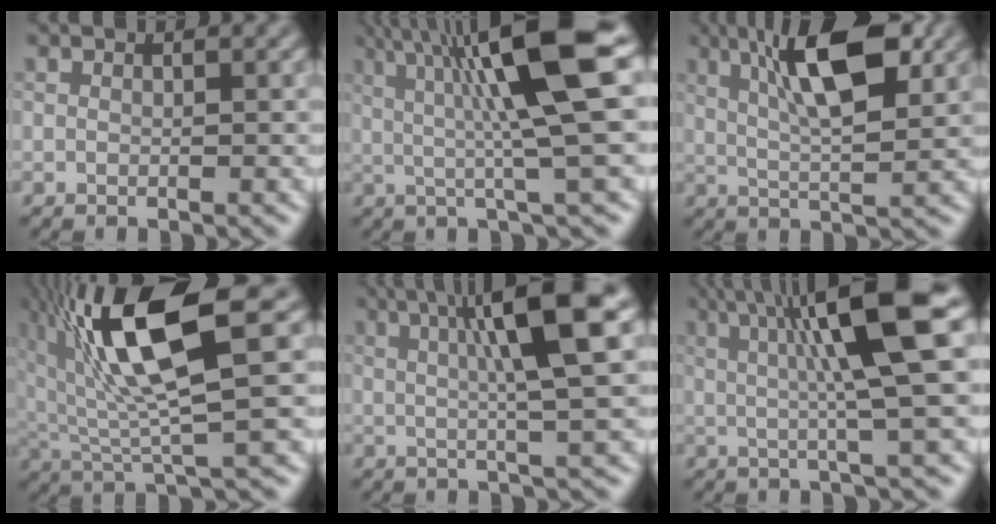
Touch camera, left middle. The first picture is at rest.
{"total": 10.5, "force": [1.9, 1.2, 10.2], "torque": [-0.166, 0.018, 0.046]}
{"total": 8.2, "force": [2.8, 2.1, 7.4], "torque": [-0.135, 0.015, 0.059]}
{"total": 9.3, "force": [2.4, 1.9, 8.8], "torque": [-0.178, 0.014, 0.066]}
{"total": 7.9, "force": [1.8, 0.8, 7.7], "torque": [-0.112, 0.017, 0.043]}
{"total": 9.0, "force": [1.9, 0.9, 8.8], "torque": [-0.139, 0.013, 0.047]}